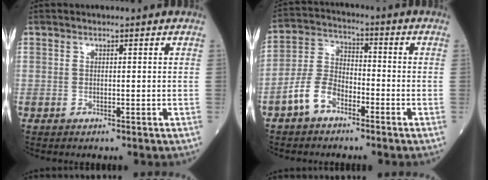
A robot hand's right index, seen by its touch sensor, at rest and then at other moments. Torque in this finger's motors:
{"motor_torque": [0.76, -0.52, 0.23, 0.04]}